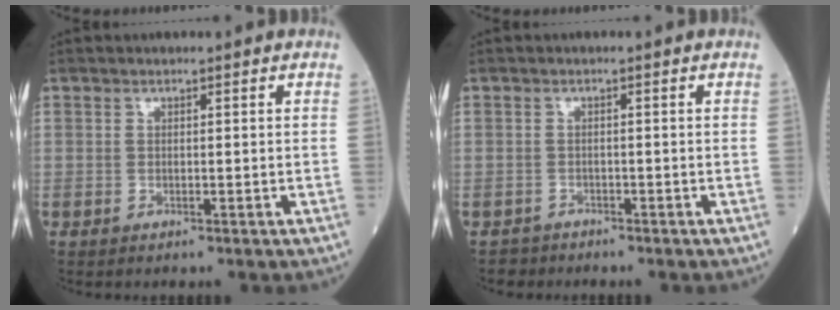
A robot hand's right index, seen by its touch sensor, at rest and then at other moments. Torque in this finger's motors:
{"motor_torque": [0.04, -0.06, -0.09, -0.07]}